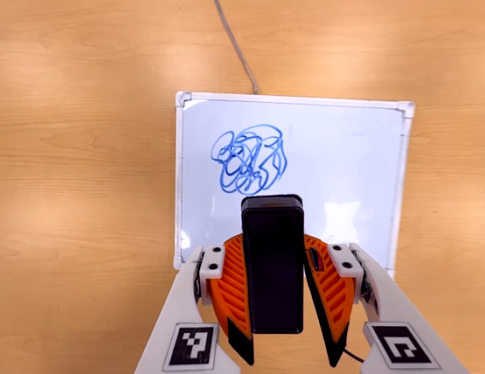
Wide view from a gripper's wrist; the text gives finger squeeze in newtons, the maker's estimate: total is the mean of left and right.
{"total": 7.6, "left": 6.8, "right": 8.4}